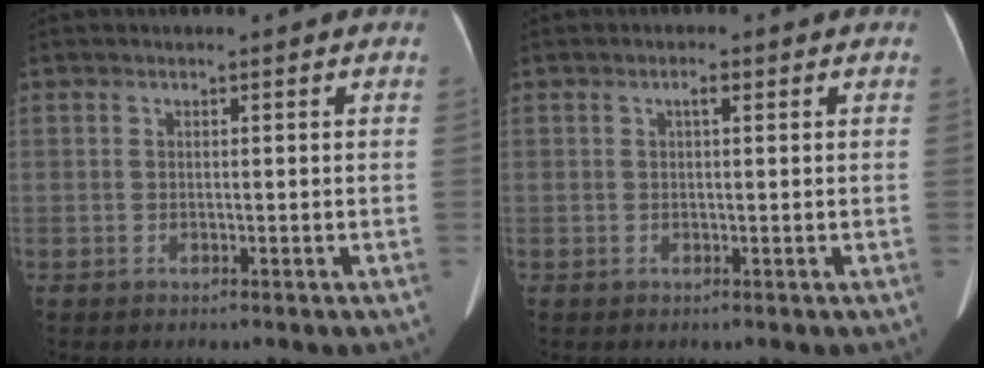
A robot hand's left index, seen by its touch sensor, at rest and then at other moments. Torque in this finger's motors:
{"motor_torque": [0.31, -0.23, 0.10, 0.04]}